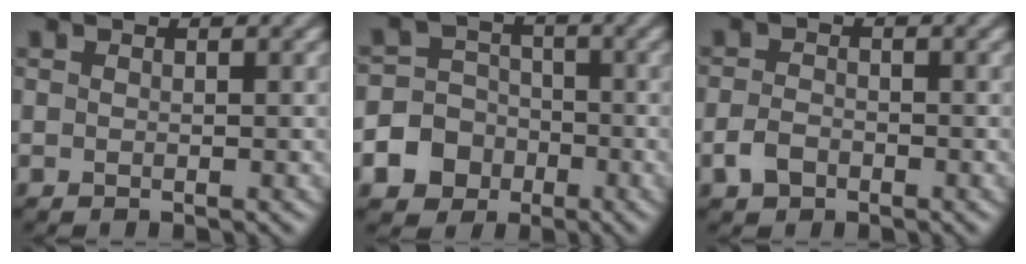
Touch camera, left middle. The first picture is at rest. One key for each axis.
{"total": 8.2, "fx": -4.1, "fy": 7.0, "fz": 1.1, "tx": -0.023, "ty": -0.013, "tz": -0.093}
{"total": 2.1, "fx": -1.6, "fy": 1.0, "fz": 0.7, "tx": -0.016, "ty": 0.000, "tz": -0.036}